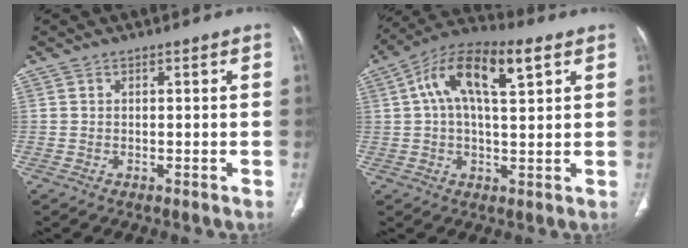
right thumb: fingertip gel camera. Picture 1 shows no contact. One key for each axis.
{"total": 14.2, "fx": 4.9, "fy": 5.7, "fz": 12.0, "tx": -0.210, "ty": 0.026, "tz": 0.078}